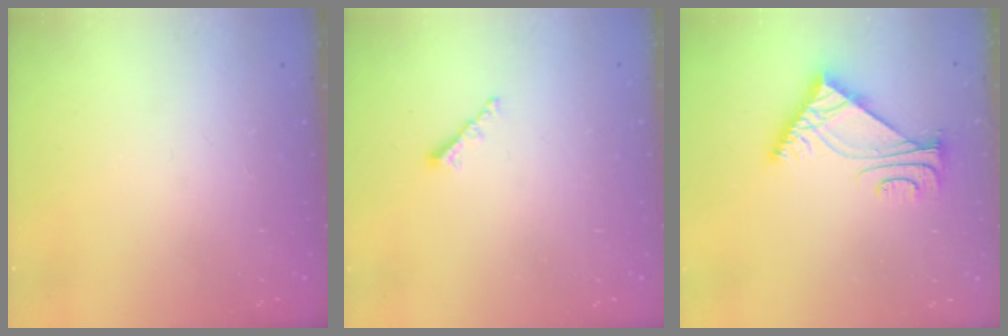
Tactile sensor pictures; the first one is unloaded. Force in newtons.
{"total": 1.8, "press": 1.7, "slide": 0.5}
{"total": 6.5, "press": 6.5, "slide": 0.4}